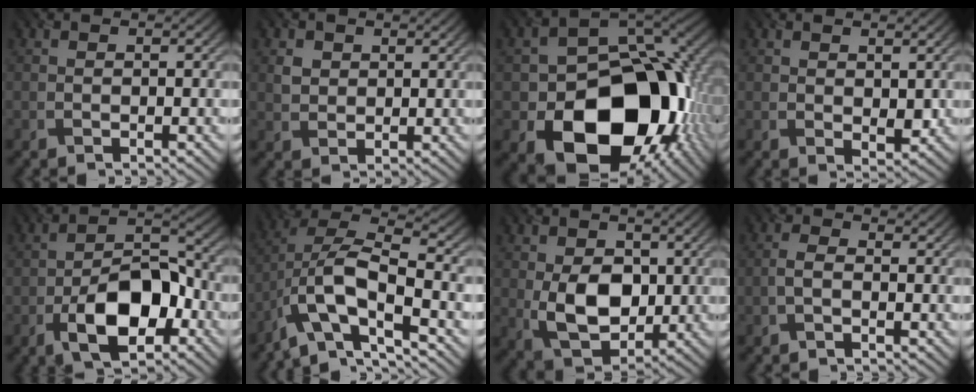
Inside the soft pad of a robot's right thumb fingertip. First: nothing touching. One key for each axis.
{"total": 2.6, "fx": 1.3, "fy": 2.0, "fz": 1.1, "tx": -0.029, "ty": -0.002, "tz": 0.025}
{"total": 19.2, "fx": -5.7, "fy": 13.6, "fz": 12.2, "tx": -0.176, "ty": -0.055, "tz": -0.078}
{"total": 2.4, "fx": 1.1, "fy": 1.4, "fz": 1.6, "tx": -0.032, "ty": -0.008, "tz": 0.024}
{"total": 11.1, "fx": -4.4, "fy": 5.6, "fz": 8.5, "tx": -0.144, "ty": 0.005, "tz": -0.082}
{"total": 12.0, "fx": -5.6, "fy": 4.2, "fz": 9.7, "tx": -0.183, "ty": -0.002, "tz": -0.105}
{"total": 8.9, "fx": -0.1, "fy": 6.1, "fz": 6.4, "tx": -0.130, "ty": -0.013, "tz": 0.000}
{"total": 1.8, "fx": -0.5, "fy": 0.8, "fz": 1.5, "tx": -0.039, "ty": 0.006, "tz": -0.015}